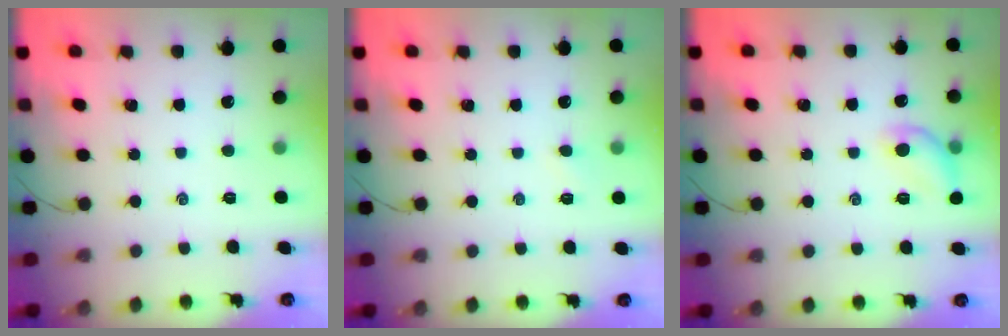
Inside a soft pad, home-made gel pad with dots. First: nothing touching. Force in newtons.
{"total": 2.5, "press": 2.3, "slide": 0.8}
{"total": 8.8, "press": 8.8, "slide": 0.5}